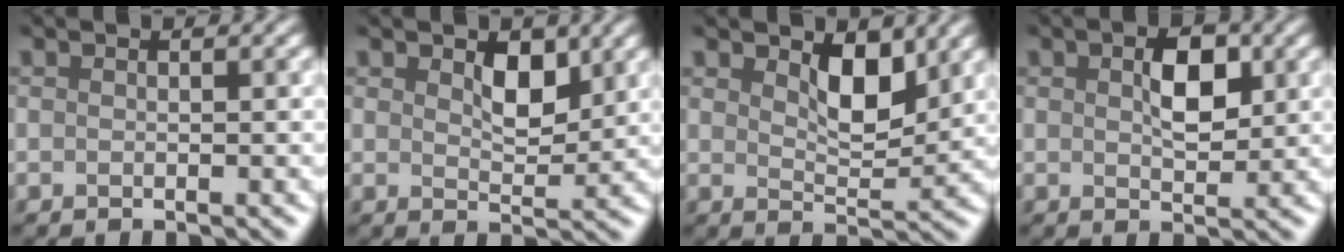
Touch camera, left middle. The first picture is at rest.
{"total": 2.0, "force": [1.5, 0.8, 1.0], "torque": [-0.027, -0.003, 0.031]}
{"total": 2.8, "force": [2.1, 0.8, 1.7], "torque": [-0.041, -0.007, 0.040]}
{"total": 1.9, "force": [1.0, 0.7, 1.5], "torque": [-0.034, 0.002, 0.018]}